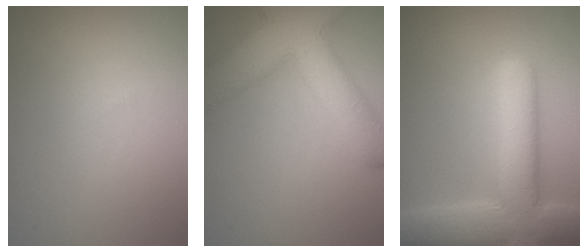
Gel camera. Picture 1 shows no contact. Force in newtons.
{"total": 10.4, "press": 10.4, "slide": 0.4}
{"total": 9.7, "press": 9.6, "slide": 0.7}